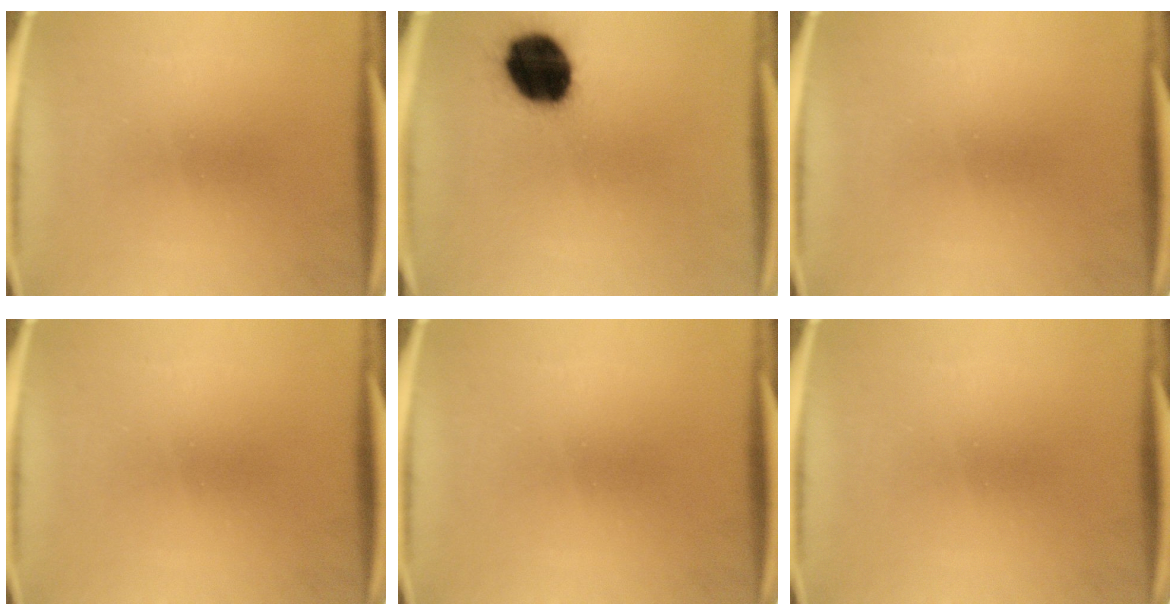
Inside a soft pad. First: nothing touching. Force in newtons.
{"total": 16.8}
{"total": 0.0}
{"total": 0.0}
{"total": 0.0}
{"total": 0.0}